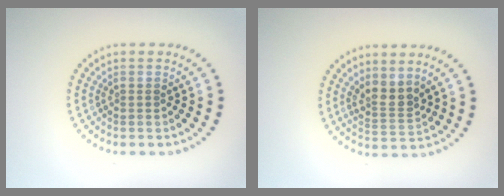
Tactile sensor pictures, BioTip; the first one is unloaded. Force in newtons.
{"total": 2.5, "press": 2.1, "slide": 1.4}